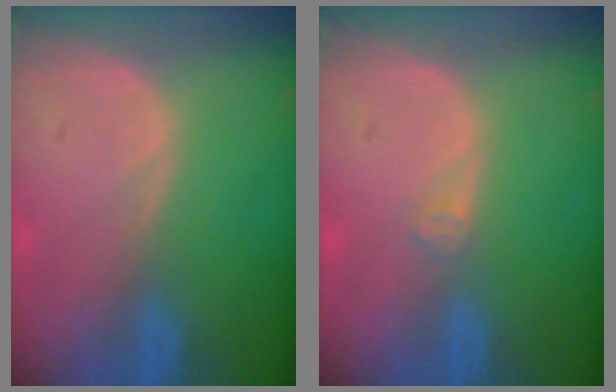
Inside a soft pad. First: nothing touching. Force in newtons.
{"total": 1.3, "press": 1.1, "slide": 0.7}